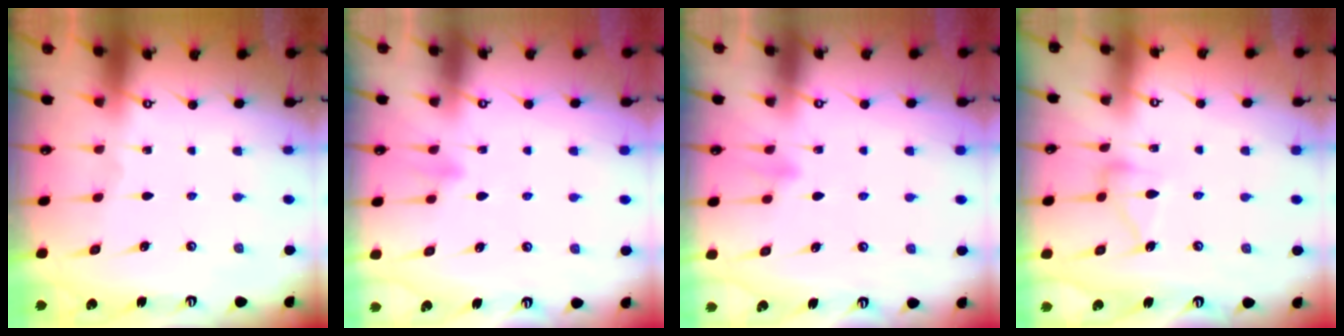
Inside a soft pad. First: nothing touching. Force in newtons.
{"total": 6.3, "press": 6.2, "slide": 1.3}
{"total": 6.3, "press": 6.2, "slide": 1.3}
{"total": 9.1, "press": 9.1, "slide": 0.5}